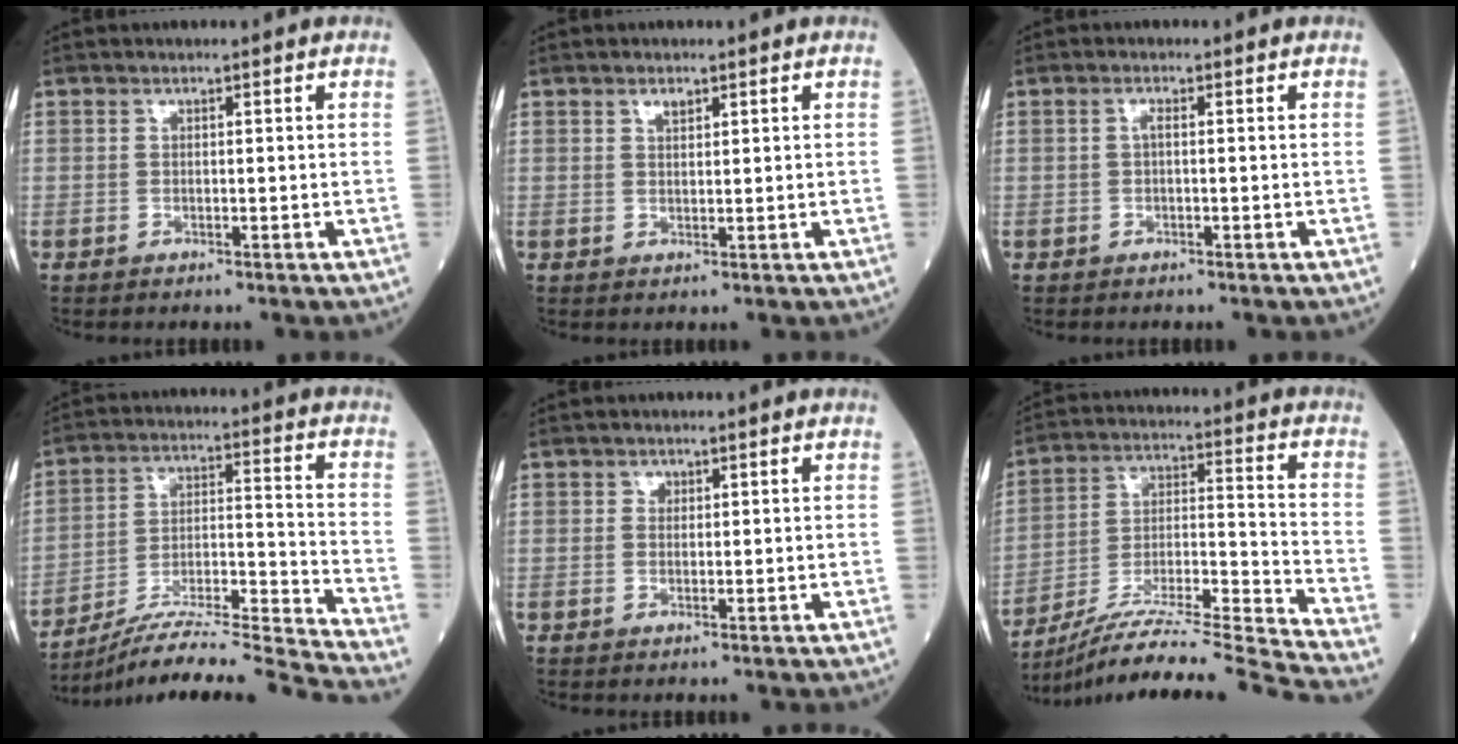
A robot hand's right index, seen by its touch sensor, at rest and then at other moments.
{"total": 1.3, "force": [0.9, 0.6, 0.8], "torque": [-0.014, 0.000, 0.016]}
{"total": 0.9, "force": [0.0, 0.2, 0.9], "torque": [-0.017, 0.002, -0.002]}
{"total": 17.2, "force": [-15.9, -2.6, 6.1], "torque": [-0.106, 0.006, -0.269]}
{"total": 0.8, "force": [0.4, 0.7, 0.2], "torque": [0.003, -0.001, 0.004]}
{"total": 20.1, "force": [-18.3, -3.0, 7.9], "torque": [-0.132, -0.011, -0.311]}